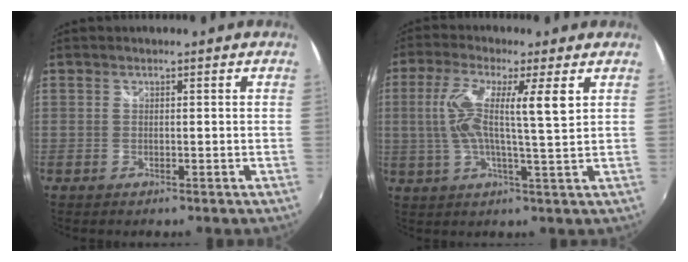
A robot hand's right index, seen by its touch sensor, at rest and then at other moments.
{"total": 11.0, "force": [2.4, 0.5, 10.7], "torque": [-0.196, 0.004, 0.039]}